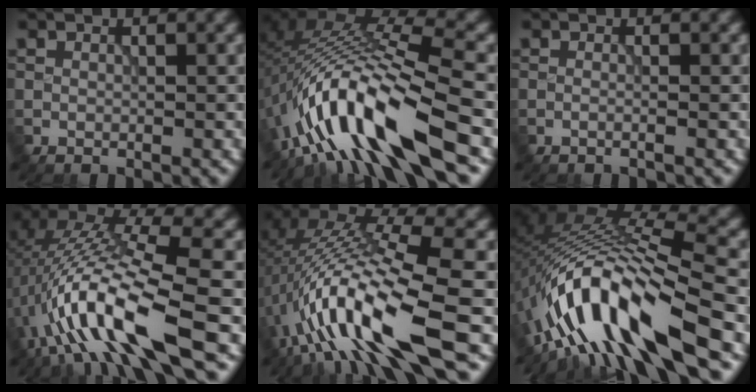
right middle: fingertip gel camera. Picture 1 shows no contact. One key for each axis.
{"total": 12.8, "fx": -5.8, "fy": 3.4, "fz": 11.0, "tx": -0.202, "ty": 0.013, "tz": -0.096}
{"total": 0.9, "fx": -0.1, "fy": 0.4, "fz": 0.9, "tx": -0.007, "ty": -0.011, "tz": -0.017}
{"total": 11.2, "fx": -3.2, "fy": 3.0, "fz": 10.3, "tx": -0.206, "ty": 0.020, "tz": -0.057}
{"total": 13.1, "fx": -3.4, "fy": 3.6, "fz": 12.1, "tx": -0.238, "ty": 0.014, "tz": -0.055}
{"total": 12.6, "fx": -6.5, "fy": 3.1, "fz": 10.4, "tx": -0.183, "ty": 0.018, "tz": -0.111}